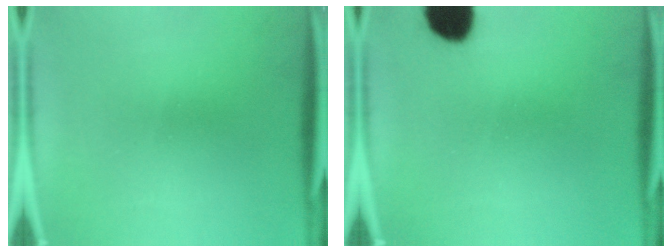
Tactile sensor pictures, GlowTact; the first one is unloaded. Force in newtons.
{"total": 8.6}